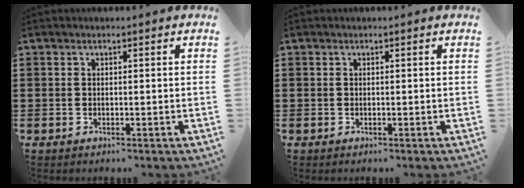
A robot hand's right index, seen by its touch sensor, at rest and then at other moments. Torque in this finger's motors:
{"motor_torque": [0.01, 0.01, 0.00, 0.00]}